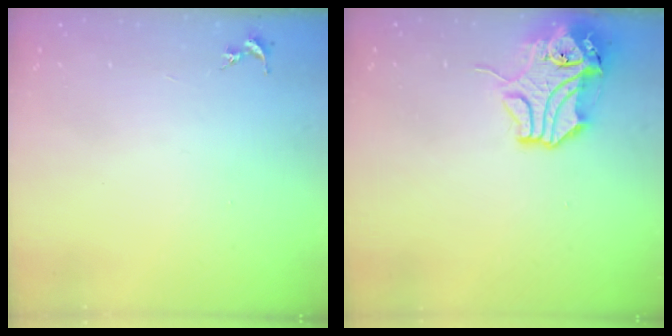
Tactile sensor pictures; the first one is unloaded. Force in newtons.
{"total": 13.2, "press": 13.0, "slide": 2.0}